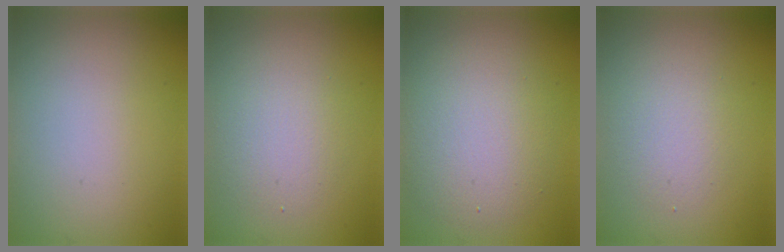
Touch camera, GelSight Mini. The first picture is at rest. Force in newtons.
{"total": 3.1, "press": 3.1, "slide": 0.1}
{"total": 5.1, "press": 5.1, "slide": 0.2}
{"total": 2.6, "press": 2.6, "slide": 0.2}